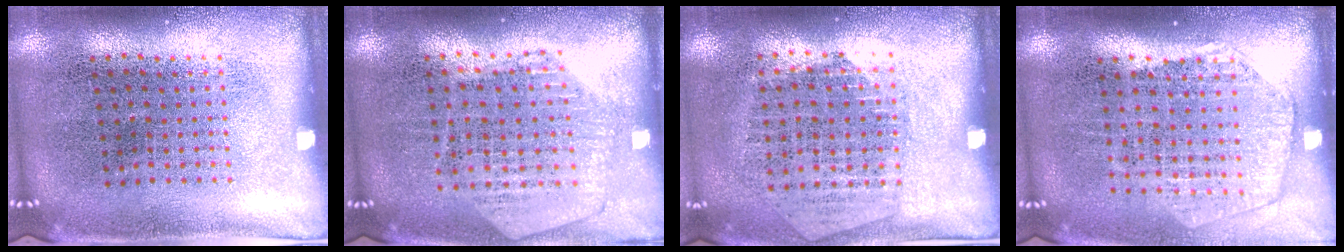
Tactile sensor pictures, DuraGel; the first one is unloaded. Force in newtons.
{"total": 0.6, "press": 0.6, "slide": 0.1}
{"total": 1.2, "press": 1.1, "slide": 0.4}
{"total": 1.8, "press": 1.7, "slide": 0.8}